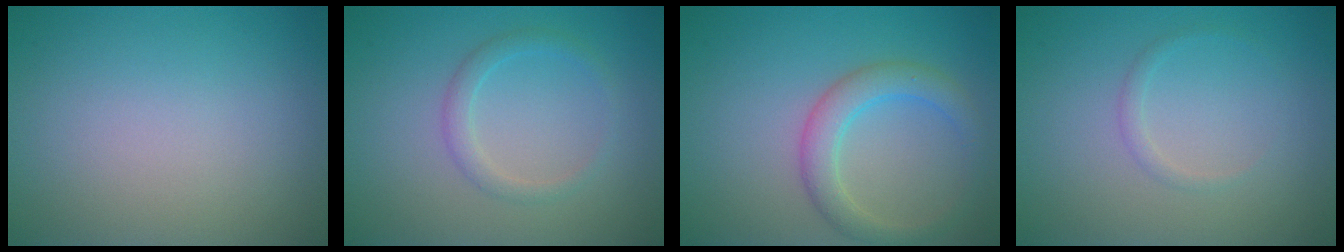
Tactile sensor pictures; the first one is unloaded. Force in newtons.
{"total": 1.7, "press": 1.7, "slide": 0.1}
{"total": 3.4, "press": 3.4, "slide": 0.1}
{"total": 0.8, "press": 0.8, "slide": 0.0}